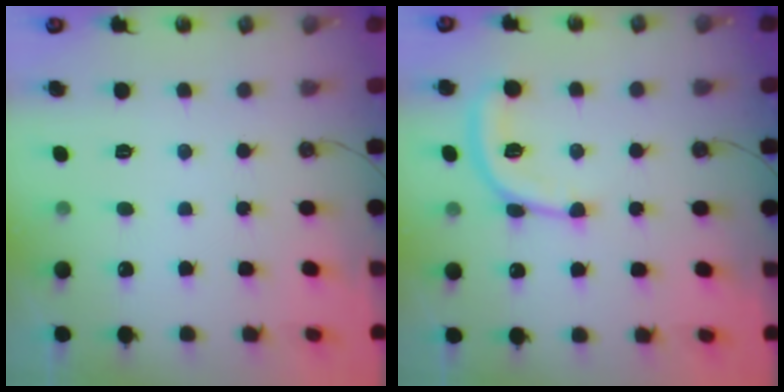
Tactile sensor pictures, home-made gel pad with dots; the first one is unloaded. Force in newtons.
{"total": 10.7, "press": 10.7, "slide": 0.7}